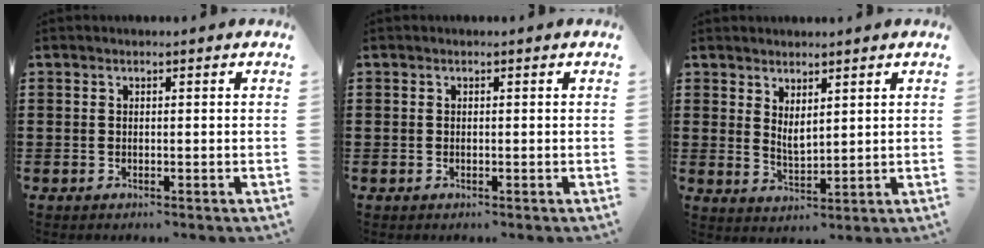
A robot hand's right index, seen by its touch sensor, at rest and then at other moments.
{"total": 0.0}
{"total": 2.5, "force": [1.9, 0.8, 1.3], "torque": [-0.030, 0.001, 0.036]}